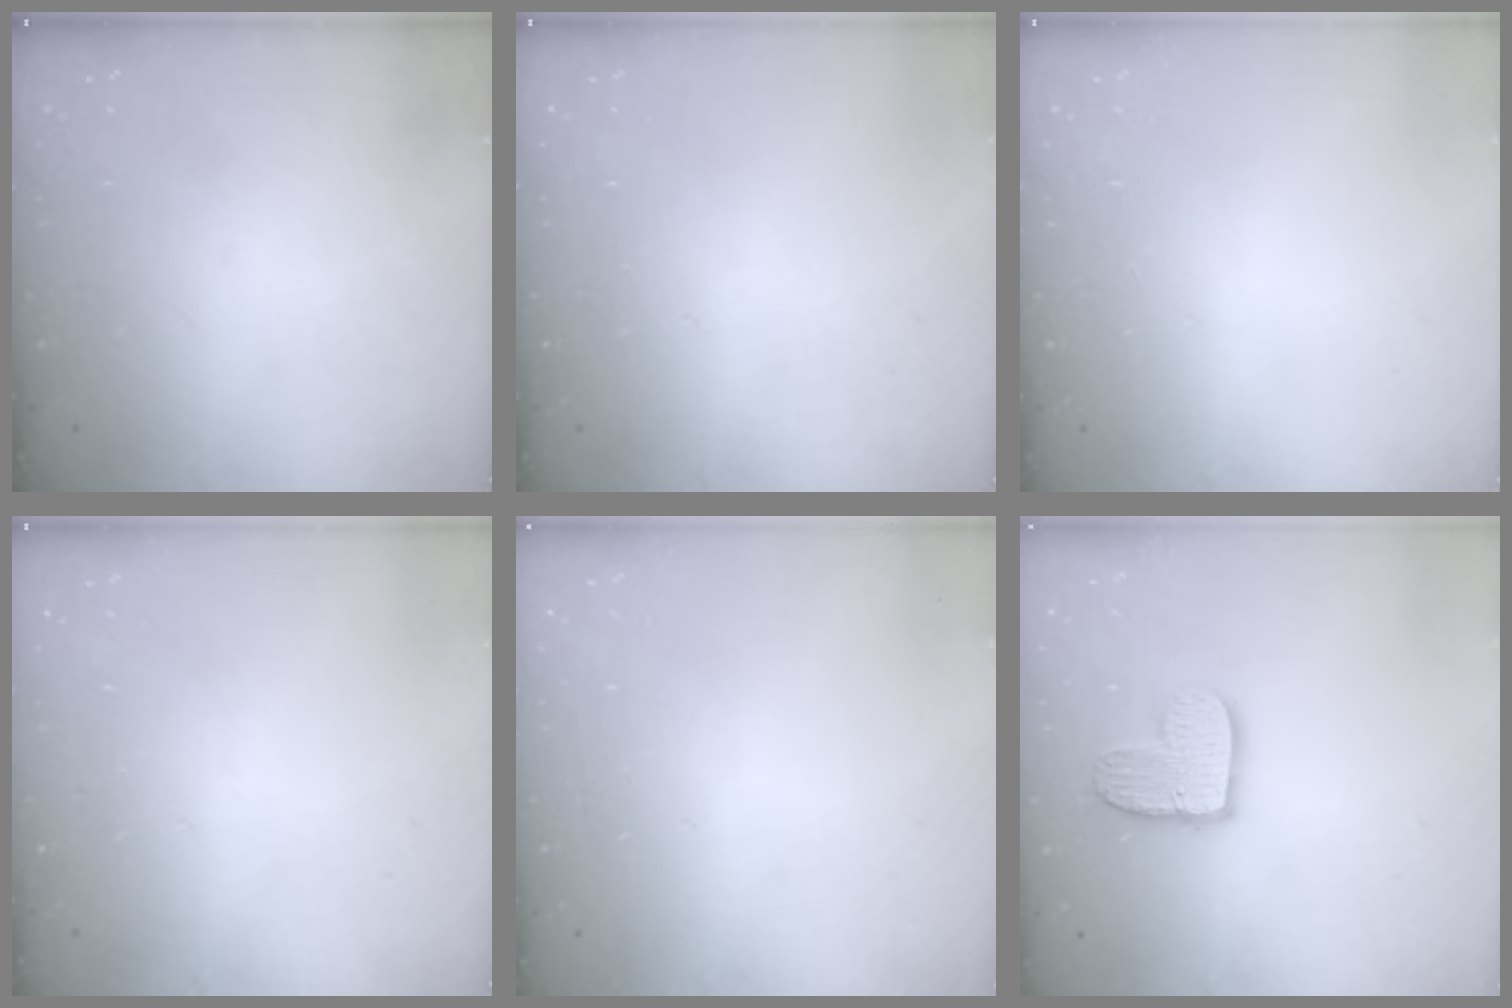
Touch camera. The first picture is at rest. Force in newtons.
{"total": 0.0}
{"total": 0.0}
{"total": 0.0}
{"total": 0.0}
{"total": 10.7, "press": 10.7, "slide": 0.8}